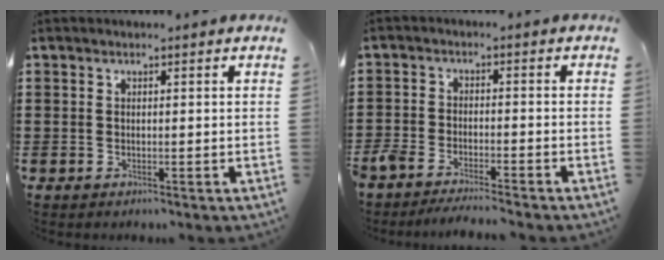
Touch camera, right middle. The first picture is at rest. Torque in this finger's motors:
{"motor_torque": [0.58, -0.41, 0.12, 0.09]}